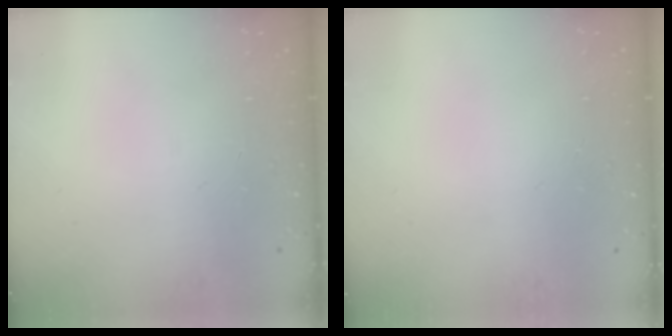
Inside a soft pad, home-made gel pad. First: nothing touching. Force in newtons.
{"total": 0.0}